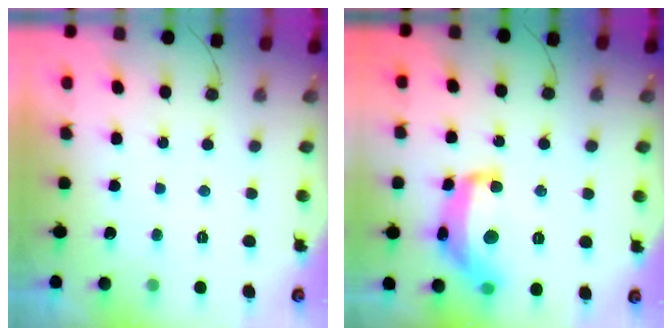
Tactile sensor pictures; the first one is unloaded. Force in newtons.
{"total": 15.0, "press": 15.0, "slide": 1.1}